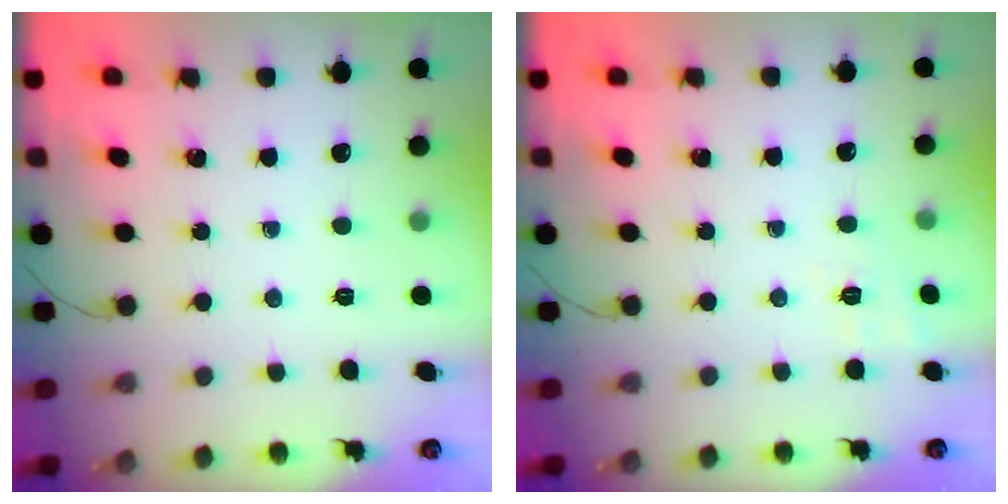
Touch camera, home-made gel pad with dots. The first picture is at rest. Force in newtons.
{"total": 2.3, "press": 0.9, "slide": 2.1}